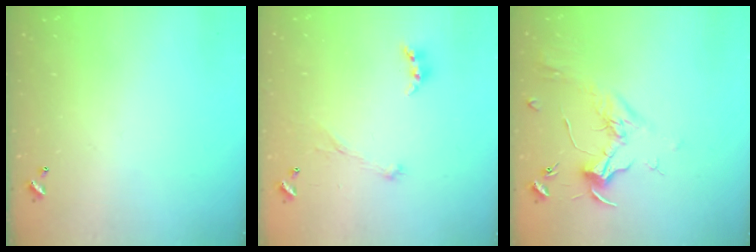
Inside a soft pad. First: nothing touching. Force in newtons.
{"total": 2.1, "press": 2.0, "slide": 0.7}
{"total": 2.0, "press": 1.8, "slide": 0.7}